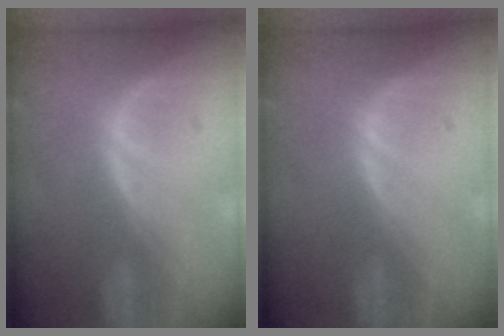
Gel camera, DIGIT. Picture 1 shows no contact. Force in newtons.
{"total": 0.0}